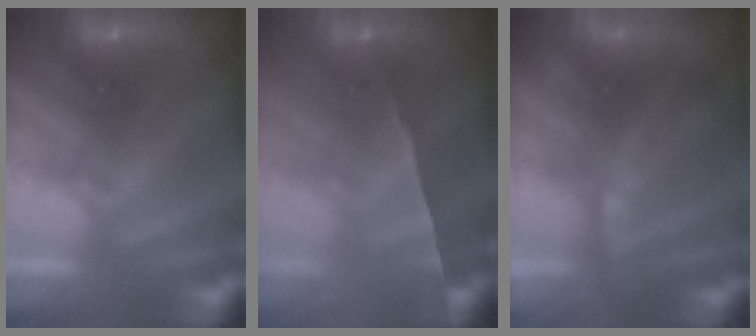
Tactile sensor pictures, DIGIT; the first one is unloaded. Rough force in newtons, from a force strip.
{"total": 1.5}
{"total": 8.6}